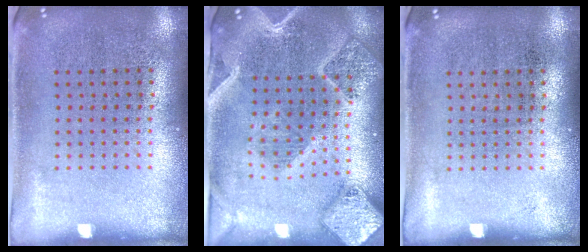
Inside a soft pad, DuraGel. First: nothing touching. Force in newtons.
{"total": 2.9, "press": 2.5, "slide": 1.4}
{"total": 0.0}